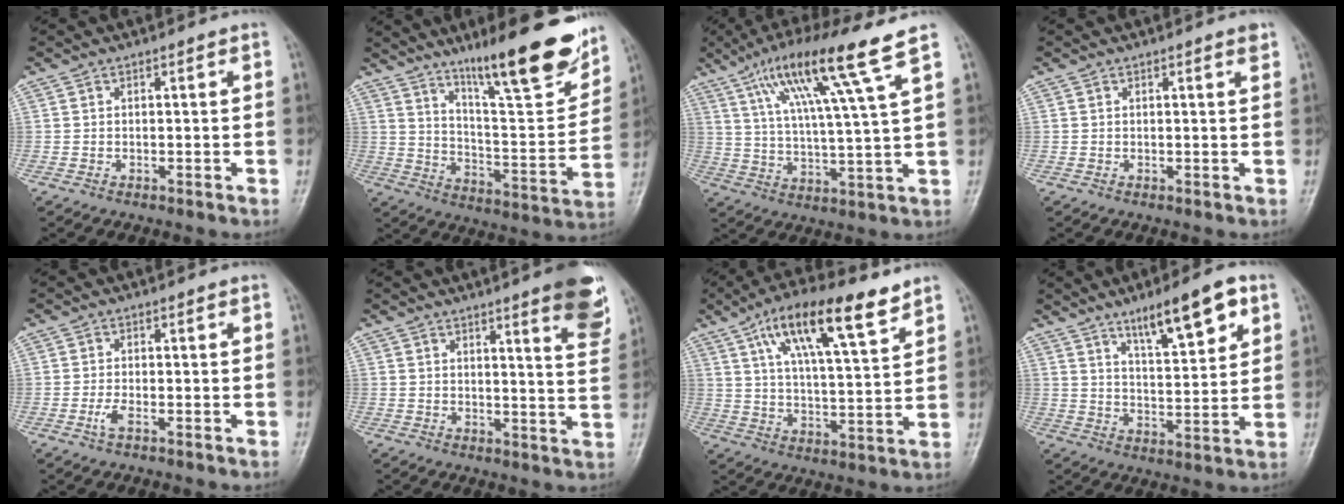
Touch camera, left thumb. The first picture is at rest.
{"total": 20.3, "force": [14.0, 3.9, 14.1], "torque": [-0.173, -0.079, 0.225]}
{"total": 15.2, "force": [8.5, 0.1, 12.6], "torque": [-0.224, -0.023, 0.149]}
{"total": 1.1, "force": [0.7, 0.0, 0.8], "torque": [-0.010, -0.004, 0.008]}
{"total": 2.0, "force": [-0.8, 0.6, 1.7], "torque": [-0.040, 0.002, -0.017]}
{"total": 9.6, "force": [5.8, 1.3, 7.6], "torque": [-0.078, -0.034, 0.066]}
{"total": 16.7, "force": [9.6, 4.8, 12.8], "torque": [-0.198, -0.026, 0.163]}
{"total": 11.9, "force": [7.0, 3.0, 9.2], "torque": [-0.128, -0.034, 0.114]}